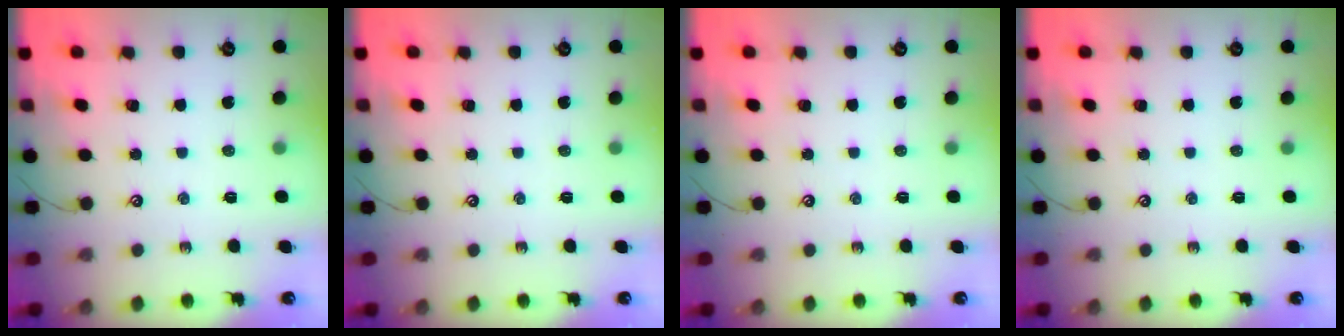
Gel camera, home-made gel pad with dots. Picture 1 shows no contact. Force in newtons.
{"total": 0.0}
{"total": 0.0}
{"total": 0.0}